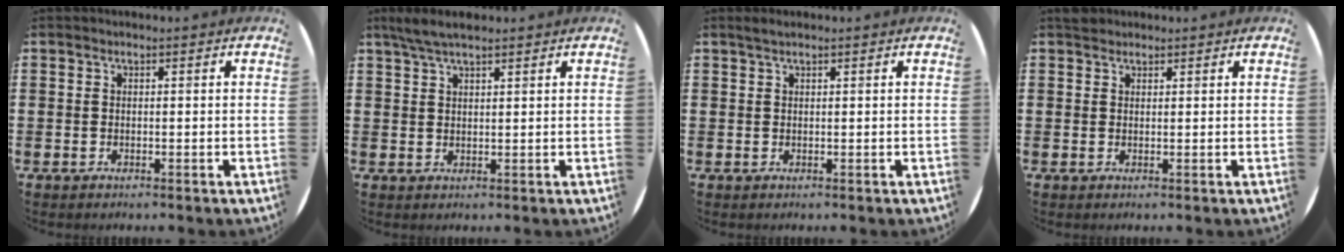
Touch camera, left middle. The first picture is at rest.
{"total": 3.5, "force": [2.8, 0.7, 2.1], "torque": [-0.046, 0.006, 0.051]}
{"total": 0.8, "force": [0.7, 0.1, 0.4], "torque": [-0.009, 0.003, 0.012]}
{"total": 1.2, "force": [1.1, 0.5, 0.0], "torque": [0.006, 0.000, 0.020]}